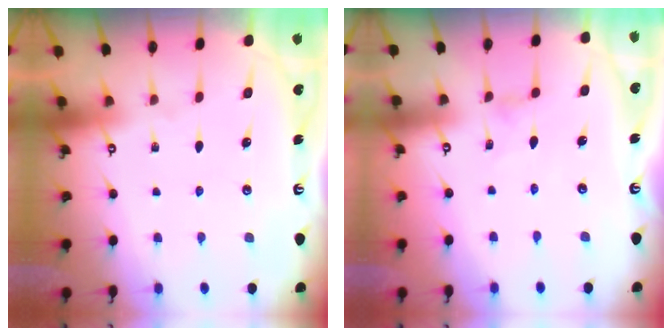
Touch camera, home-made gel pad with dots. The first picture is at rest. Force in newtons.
{"total": 0.0}